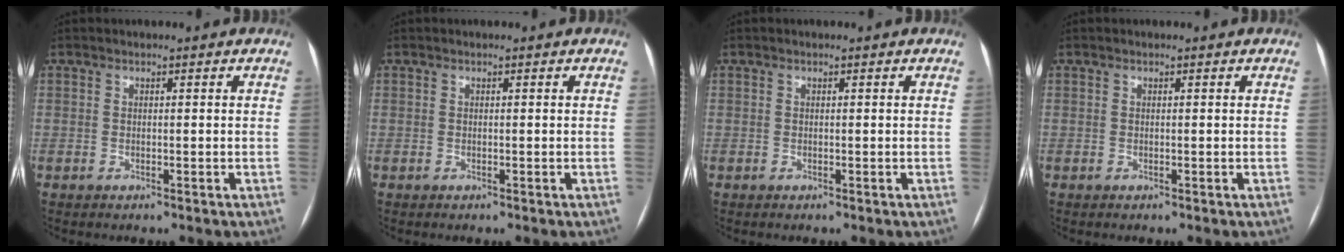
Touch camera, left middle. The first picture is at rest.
{"total": 0.0}
{"total": 0.0}
{"total": 0.0}